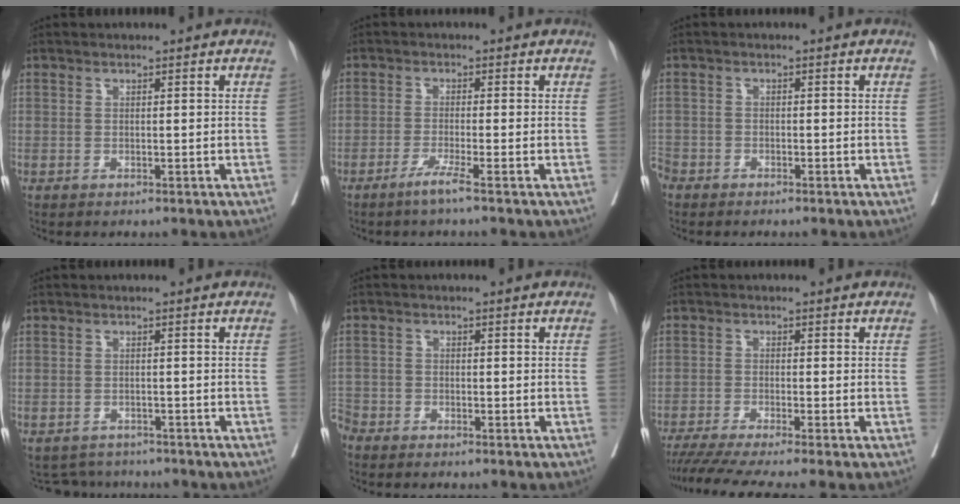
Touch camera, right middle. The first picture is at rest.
{"total": 2.8, "force": [-1.9, -0.8, 1.9], "torque": [-0.038, -0.006, -0.041]}
{"total": 3.2, "force": [-2.7, 1.4, 0.9], "torque": [-0.018, -0.003, -0.056]}
{"total": 3.8, "force": [-3.6, 1.1, -0.6], "torque": [0.009, 0.004, -0.054]}
{"total": 3.4, "force": [-3.2, 1.0, 0.5], "torque": [-0.006, -0.006, -0.067]}
{"total": 9.4, "force": [-7.7, -0.6, 5.4], "torque": [-0.078, -0.018, -0.124]}